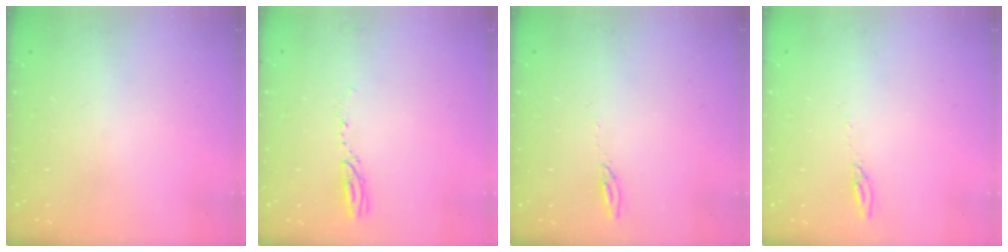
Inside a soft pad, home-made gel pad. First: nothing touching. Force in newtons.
{"total": 3.2, "press": 3.2, "slide": 0.4}
{"total": 2.7, "press": 2.7, "slide": 0.2}
{"total": 2.7, "press": 2.7, "slide": 0.2}